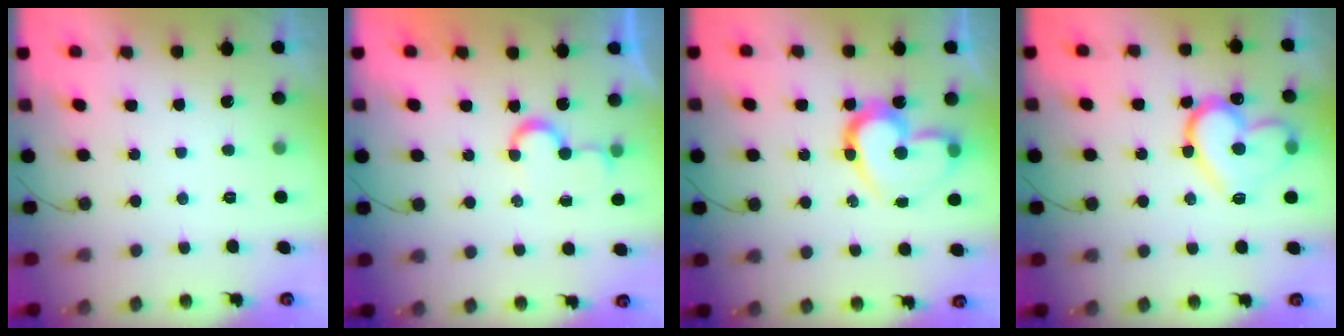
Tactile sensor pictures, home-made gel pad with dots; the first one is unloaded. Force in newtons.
{"total": 5.7, "press": 5.7, "slide": 0.4}
{"total": 15.8, "press": 15.7, "slide": 1.5}
{"total": 17.4, "press": 17.3, "slide": 1.9}